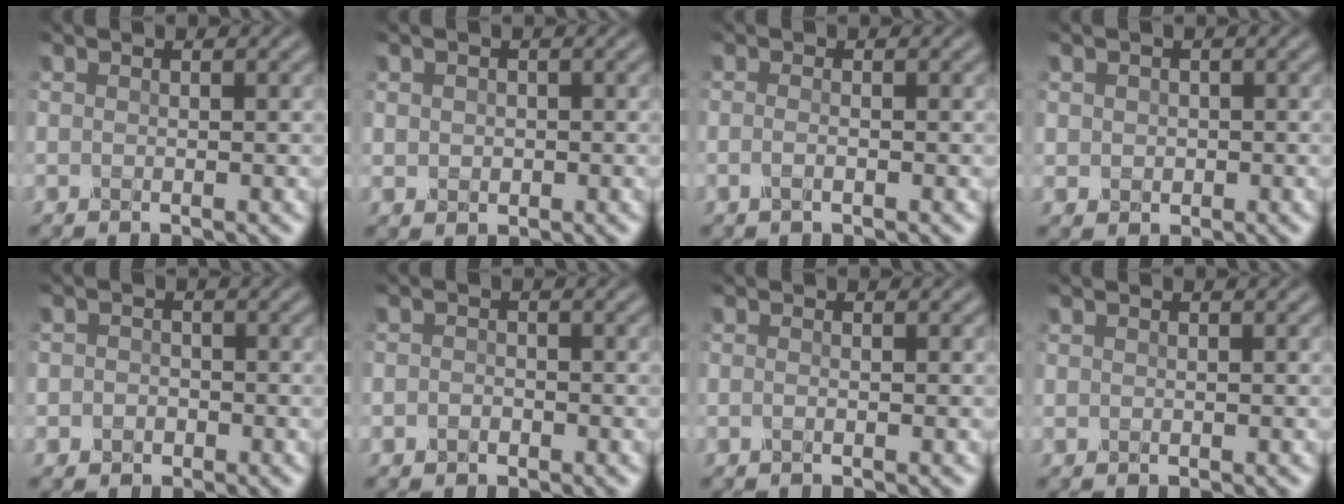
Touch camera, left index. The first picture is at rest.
{"total": 1.0, "force": [0.1, 0.9, 0.2], "torque": [-0.001, 0.000, 0.001]}
{"total": 0.9, "force": [-0.3, 0.4, 0.8], "torque": [-0.014, 0.001, -0.010]}
{"total": 1.1, "force": [0.2, 1.1, 0.2], "torque": [0.002, 0.000, 0.001]}
{"total": 1.2, "force": [-0.4, 1.1, 0.2], "torque": [0.006, 0.003, -0.014]}
{"total": 0.8, "force": [-0.4, 0.6, 0.3], "torque": [-0.007, 0.003, -0.011]}
{"total": 0.7, "force": [-0.1, 0.4, 0.6], "torque": [-0.002, -0.005, -0.012]}
{"total": 0.0}